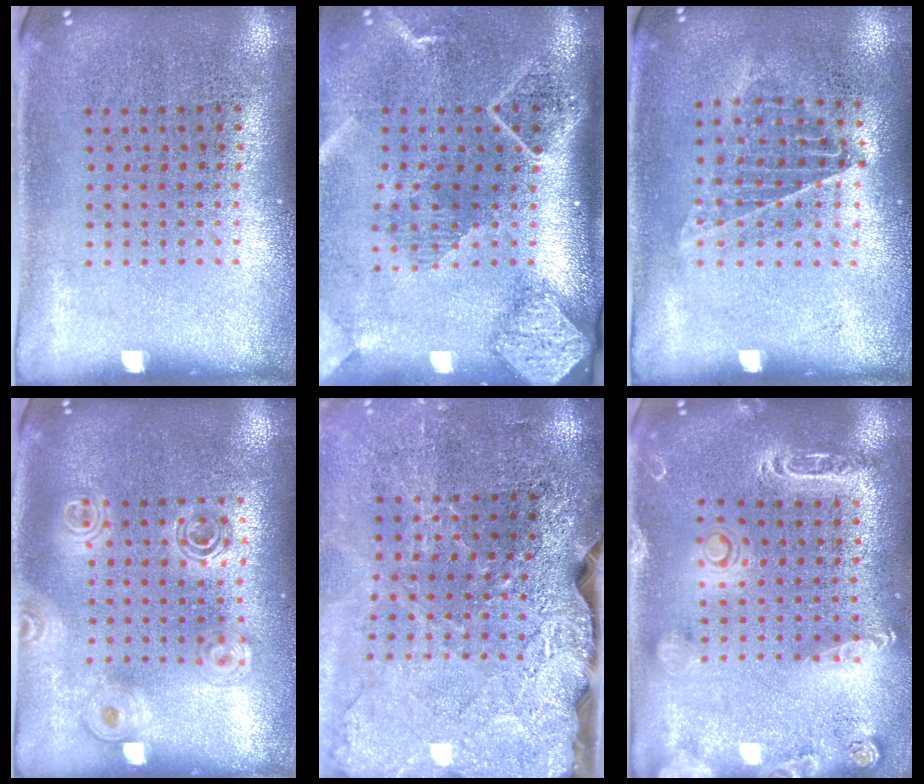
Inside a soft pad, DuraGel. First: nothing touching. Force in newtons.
{"total": 2.6, "press": 1.9, "slide": 1.8}
{"total": 0.9, "press": 0.9, "slide": 0.1}
{"total": 1.5, "press": 1.4, "slide": 0.7}
{"total": 3.7, "press": 3.1, "slide": 1.9}
{"total": 2.0, "press": 1.9, "slide": 0.6}